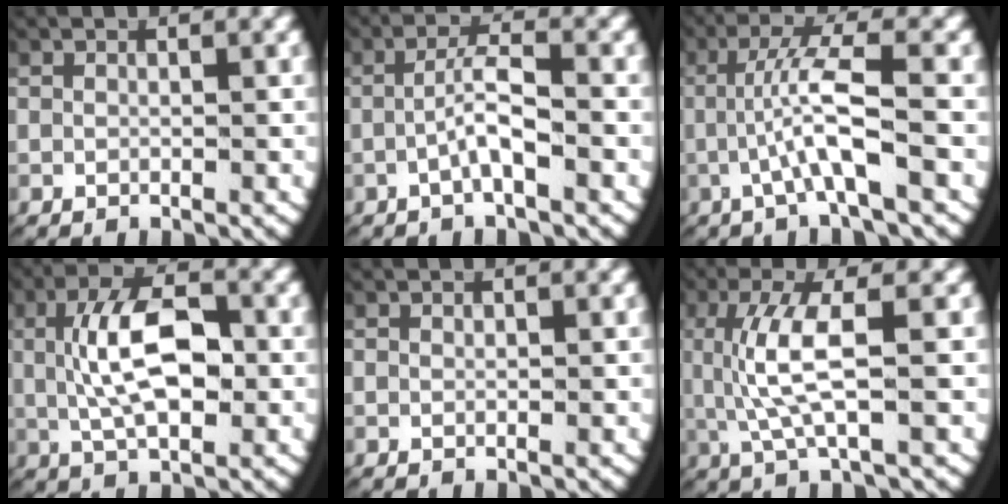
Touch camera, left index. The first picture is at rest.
{"total": 3.1, "force": [-1.3, 0.7, 2.7], "torque": [-0.054, 0.003, -0.024]}
{"total": 4.7, "force": [-0.1, 1.0, 4.6], "torque": [-0.088, 0.007, -0.007]}
{"total": 6.5, "force": [0.3, 3.0, 5.8], "torque": [-0.109, 0.003, 0.003]}
{"total": 0.0}
{"total": 5.3, "force": [0.3, 1.4, 5.1], "torque": [-0.116, -0.001, 0.012]}